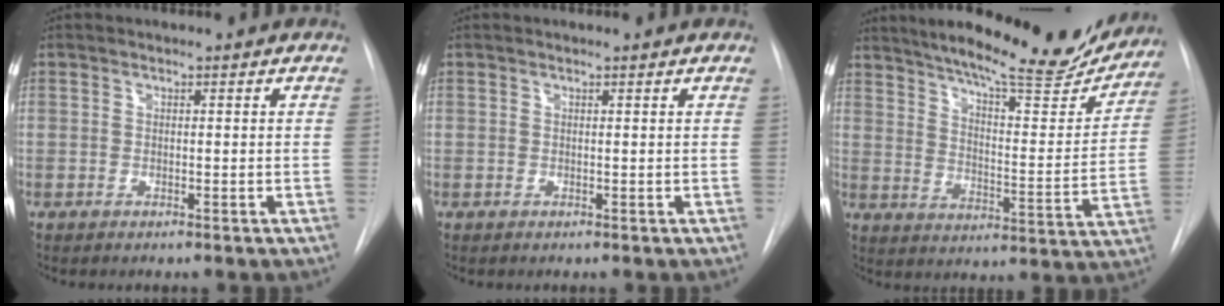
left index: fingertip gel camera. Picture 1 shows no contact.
{"total": 0.6, "force": [0.6, -0.1, 0.2], "torque": [-0.009, 0.003, 0.011]}
{"total": 21.1, "force": [18.8, 2.9, 9.1], "torque": [-0.137, -0.038, 0.251]}